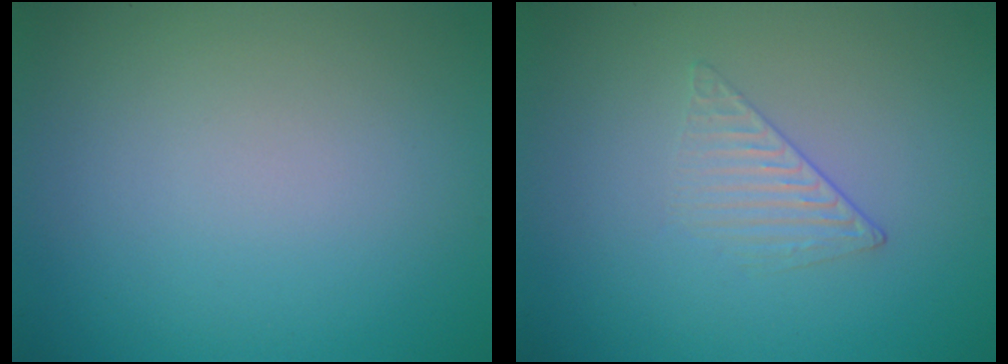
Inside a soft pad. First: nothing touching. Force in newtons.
{"total": 1.3, "press": 0.4, "slide": 1.2}